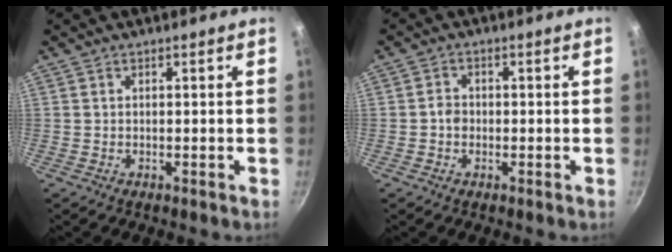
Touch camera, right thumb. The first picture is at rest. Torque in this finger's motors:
{"motor_torque": [0.59, 0.11, 0.48, 0.06, -0.01]}